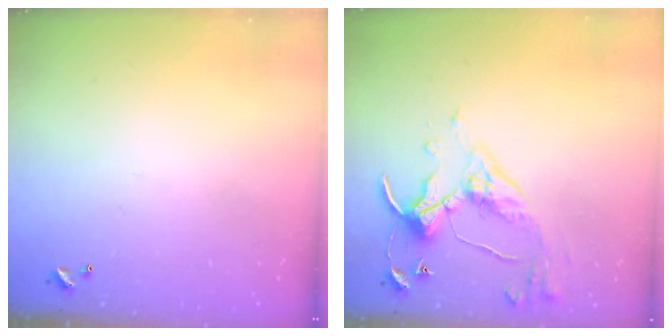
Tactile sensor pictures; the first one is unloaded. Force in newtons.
{"total": 5.7, "press": 5.7, "slide": 0.7}